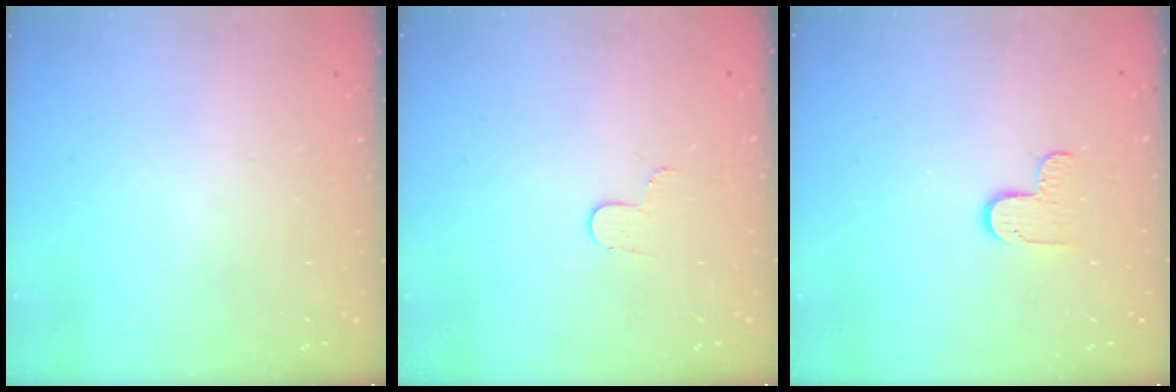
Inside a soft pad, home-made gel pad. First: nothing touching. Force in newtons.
{"total": 4.4, "press": 4.3, "slide": 0.5}
{"total": 5.8, "press": 5.7, "slide": 0.6}